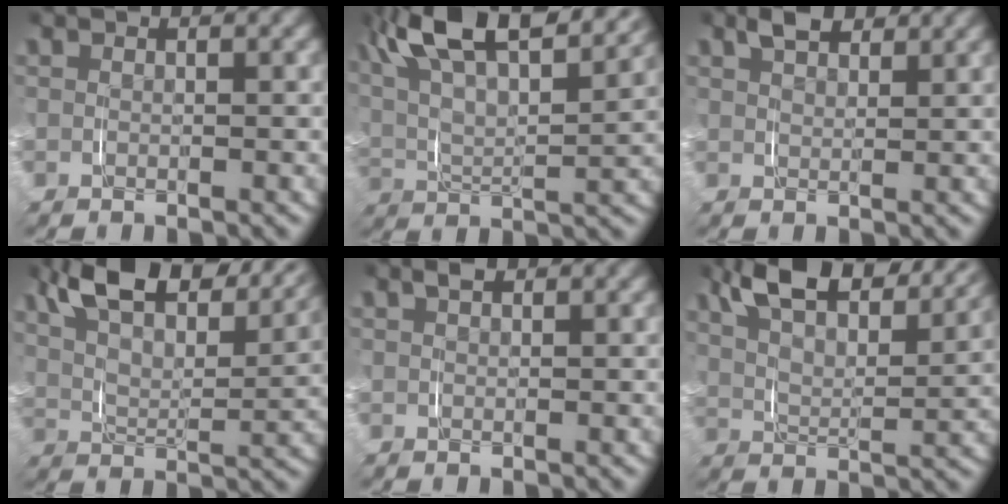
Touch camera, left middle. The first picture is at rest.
{"total": 12.1, "force": [7.1, 5.4, 8.2], "torque": [-0.158, 0.014, 0.105]}
{"total": 2.1, "force": [1.8, 0.7, 0.8], "torque": [-0.011, 0.000, 0.033]}
{"total": 10.9, "force": [7.9, 4.1, 6.2], "torque": [-0.107, 0.023, 0.115]}
{"total": 0.8, "force": [0.6, 0.4, 0.4], "torque": [-0.008, 0.002, 0.011]}
{"total": 9.1, "force": [6.9, 3.3, 5.0], "torque": [-0.090, 0.015, 0.102]}